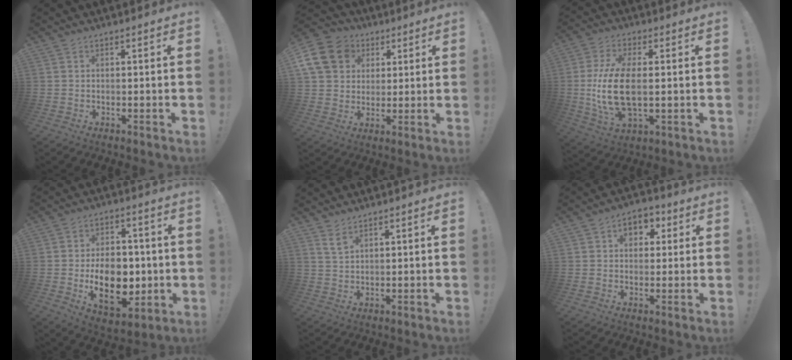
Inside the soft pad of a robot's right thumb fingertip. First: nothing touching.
{"total": 14.7, "force": [5.0, 12.2, 6.4], "torque": [-0.100, -0.020, 0.101]}
{"total": 16.0, "force": [-0.4, 8.1, 13.8], "torque": [-0.270, -0.010, -0.004]}
{"total": 16.8, "force": [-2.4, 11.6, 11.9], "torque": [-0.172, -0.001, -0.031]}
{"total": 3.5, "force": [2.6, 1.3, 1.9], "torque": [-0.027, -0.018, 0.046]}
{"total": 6.9, "force": [1.9, 5.2, 4.0], "torque": [-0.049, 0.002, 0.034]}